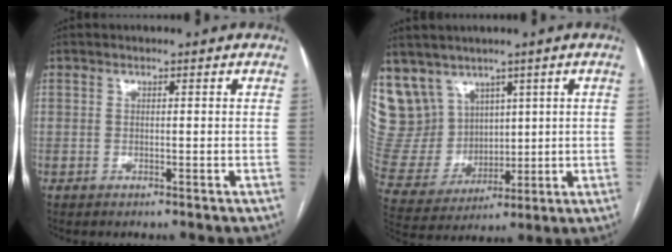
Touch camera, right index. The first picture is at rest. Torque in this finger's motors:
{"motor_torque": [-0.01, 0.39, 0.08, 0.04]}